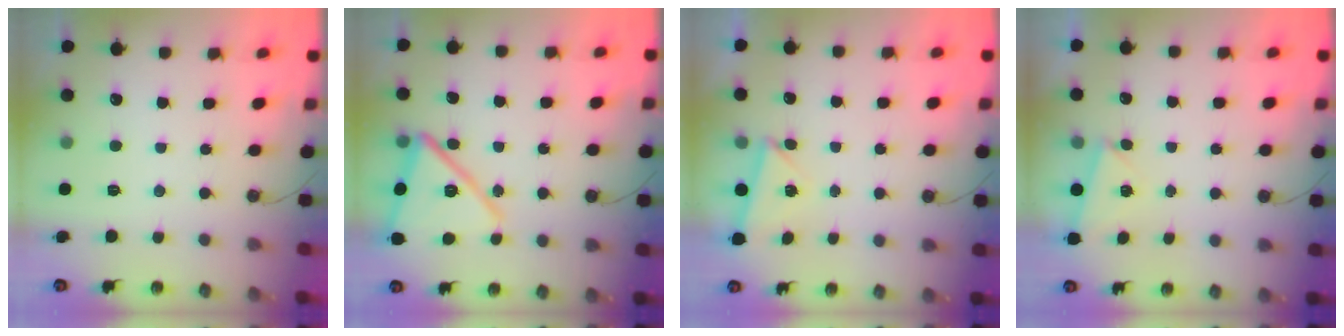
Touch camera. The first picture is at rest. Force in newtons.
{"total": 16.9, "press": 16.9, "slide": 1.5}
{"total": 2.9, "press": 2.8, "slide": 0.7}
{"total": 2.6, "press": 1.6, "slide": 2.0}